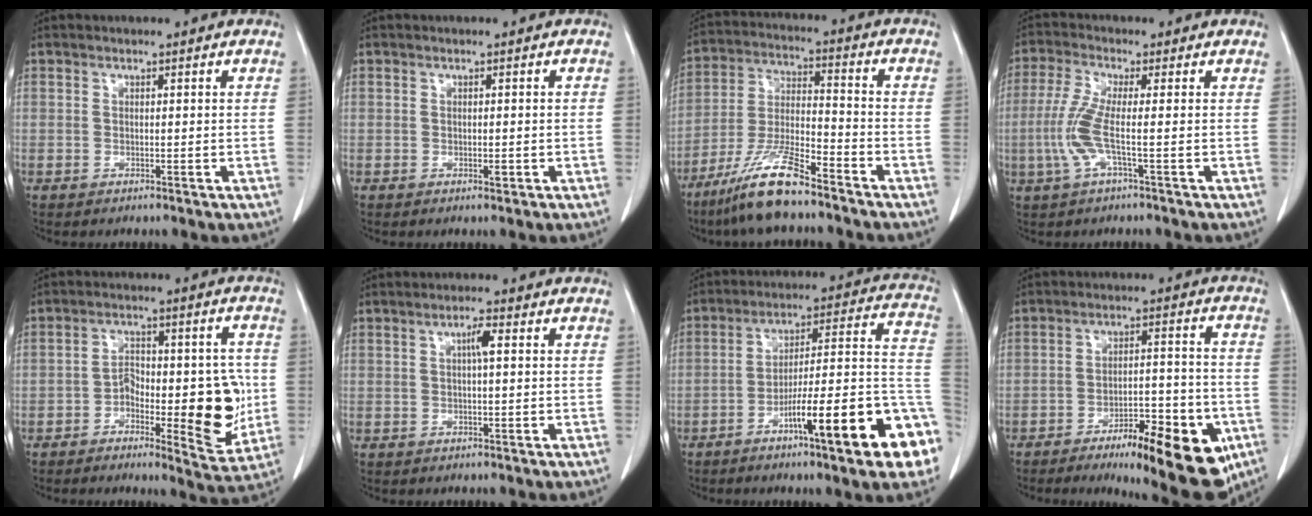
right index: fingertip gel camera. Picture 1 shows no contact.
{"total": 1.0, "force": [-0.4, 0.4, 0.8], "torque": [-0.009, 0.000, -0.002]}
{"total": 11.6, "force": [-8.7, 1.3, 7.6], "torque": [-0.158, -0.021, -0.168]}
{"total": 5.8, "force": [-1.2, 0.2, 5.7], "torque": [-0.137, -0.003, -0.033]}
{"total": 12.6, "force": [-2.6, 5.0, 11.3], "torque": [-0.142, 0.015, -0.031]}
{"total": 2.3, "force": [0.5, 0.3, 2.2], "torque": [-0.039, 0.003, 0.007]}
{"total": 21.5, "force": [-9.5, 2.1, 19.1], "torque": [-0.181, 0.017, -0.139]}
{"total": 16.3, "force": [-9.0, 4.2, 12.9], "torque": [-0.131, 0.009, -0.124]}